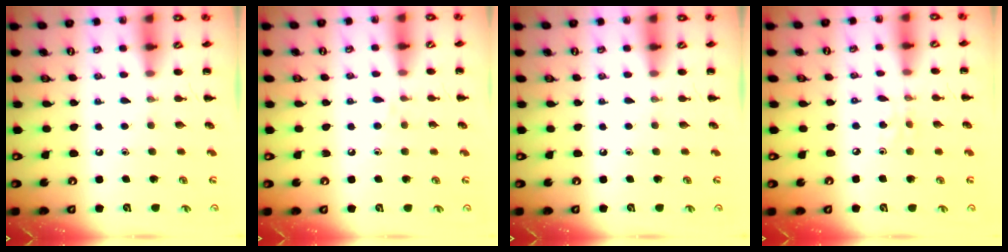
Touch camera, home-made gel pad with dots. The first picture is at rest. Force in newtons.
{"total": 4.9, "press": 4.5, "slide": 1.9}
{"total": 0.0}
{"total": 2.8, "press": 2.7, "slide": 0.9}